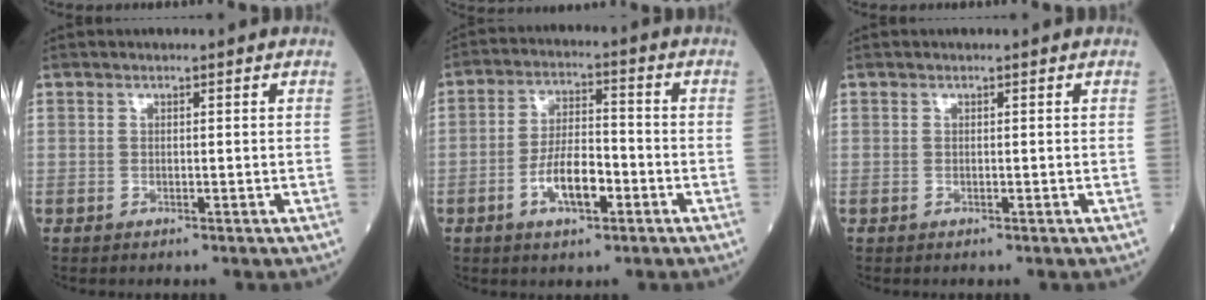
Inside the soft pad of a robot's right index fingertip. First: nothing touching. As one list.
[{"total": 7.8, "force": [-3.1, 2.8, 6.6], "torque": [-0.129, 0.008, -0.055]}, {"total": 0.0}]